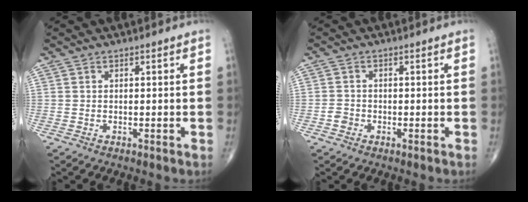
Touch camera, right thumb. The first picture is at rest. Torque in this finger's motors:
{"motor_torque": [0.51, -0.25, -0.07, -0.45, 0.04]}